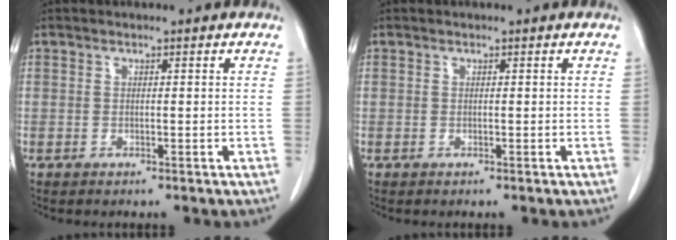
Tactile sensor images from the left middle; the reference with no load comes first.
{"total": 0.0}